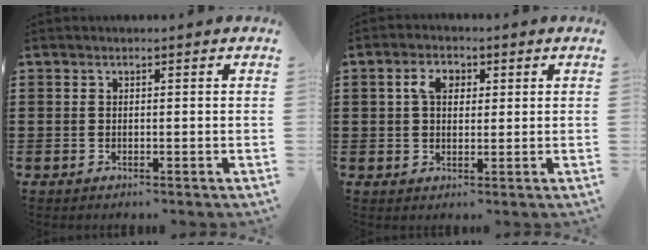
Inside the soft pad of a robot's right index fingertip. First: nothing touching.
{"total": 3.7, "force": [1.0, 2.4, 2.6], "torque": [-0.060, 0.014, 0.016]}